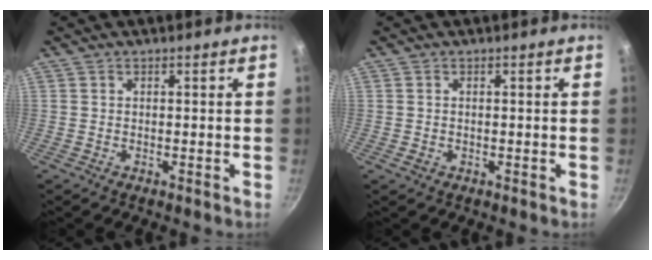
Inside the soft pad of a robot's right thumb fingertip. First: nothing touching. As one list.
[{"total": 0.8, "force": [-0.2, 0.6, 0.5], "torque": [-0.007, 0.000, -0.003]}]